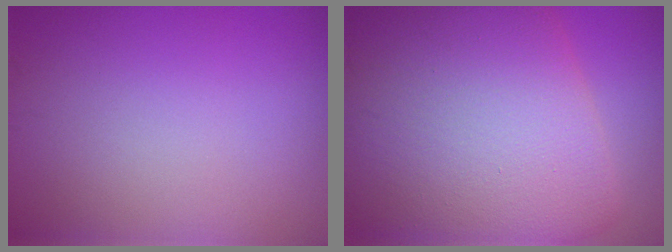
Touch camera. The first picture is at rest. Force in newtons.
{"total": 17.0, "press": 17.0, "slide": 0.3}